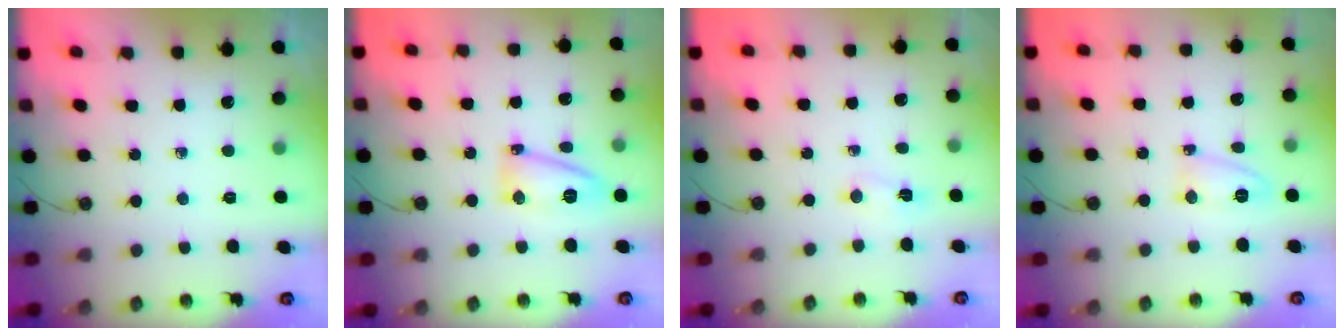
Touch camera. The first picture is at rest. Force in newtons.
{"total": 8.9, "press": 8.9, "slide": 0.6}
{"total": 2.5, "press": 2.4, "slide": 0.6}
{"total": 5.1, "press": 5.1, "slide": 0.7}